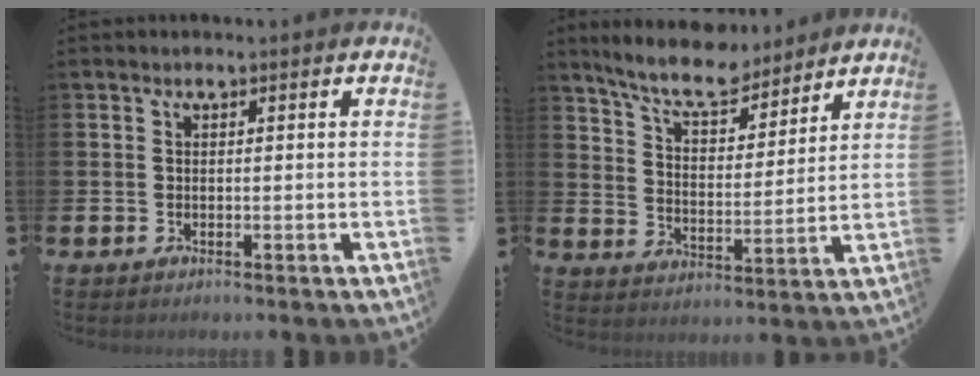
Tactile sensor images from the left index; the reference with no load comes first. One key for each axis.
{"total": 8.5, "fx": 7.8, "fy": 2.0, "fz": 2.9, "tx": -0.070, "ty": -0.047, "tz": 0.136}